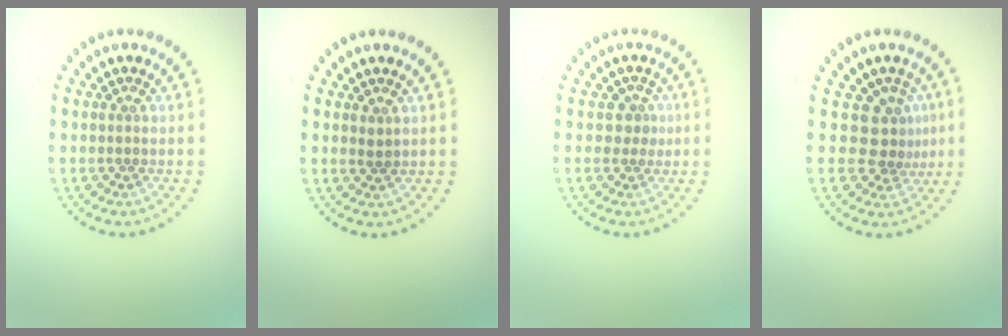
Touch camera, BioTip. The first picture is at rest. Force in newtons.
{"total": 0.7, "press": 0.7, "slide": 0.2}
{"total": 1.5, "press": 1.2, "slide": 0.9}
{"total": 2.9, "press": 2.2, "slide": 1.9}